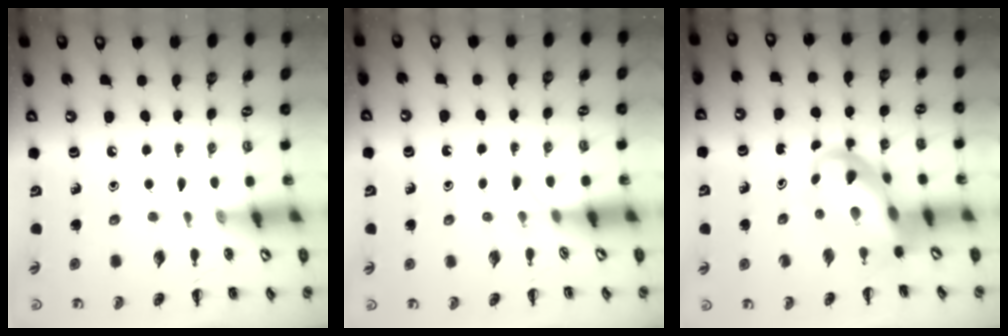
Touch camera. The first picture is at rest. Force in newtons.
{"total": 2.5, "press": 2.3, "slide": 1.0}
{"total": 9.4, "press": 8.9, "slide": 2.9}